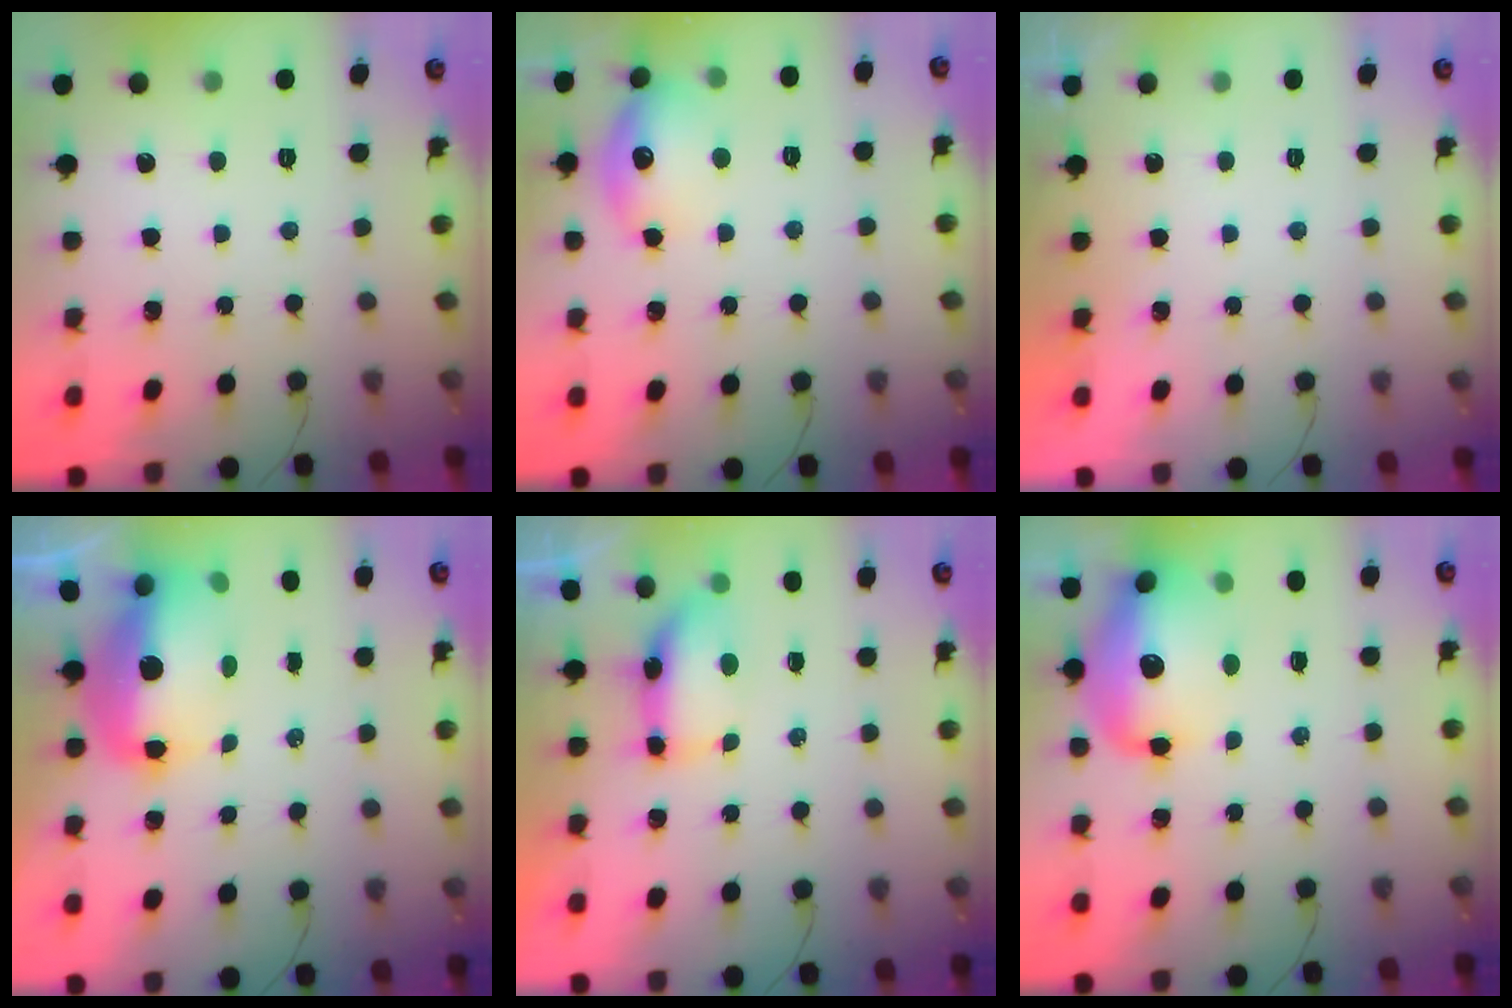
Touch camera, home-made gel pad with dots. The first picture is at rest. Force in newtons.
{"total": 13.7, "press": 13.6, "slide": 1.0}
{"total": 0.6, "press": 0.2, "slide": 0.5}
{"total": 13.4, "press": 13.1, "slide": 2.8}
{"total": 7.9, "press": 7.4, "slide": 2.8}
{"total": 15.7, "press": 15.2, "slide": 4.0}